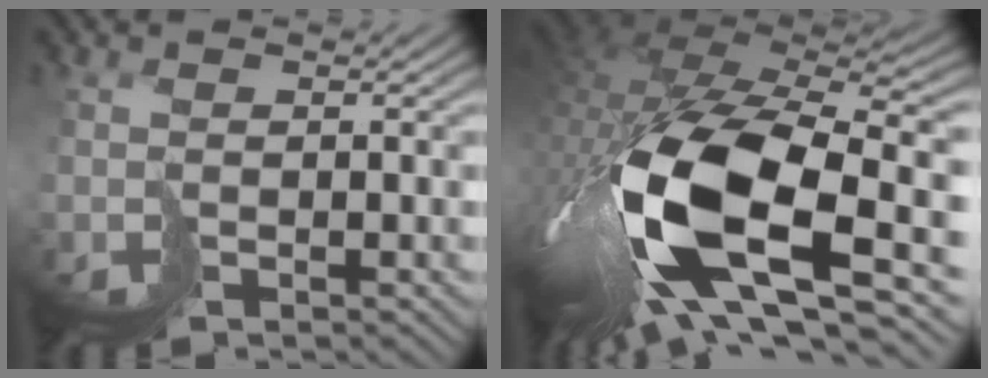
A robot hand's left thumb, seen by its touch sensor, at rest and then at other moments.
{"total": 19.6, "force": [-3.5, 10.1, 16.5], "torque": [-0.372, -0.037, -0.050]}